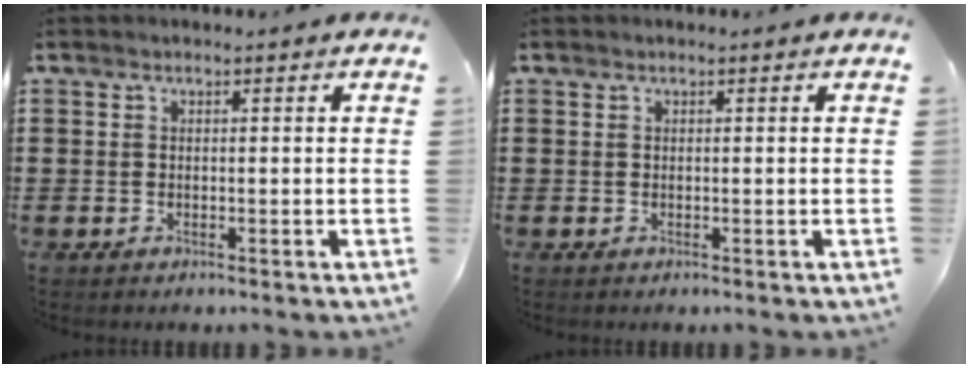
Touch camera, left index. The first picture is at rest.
{"total": 0.0}